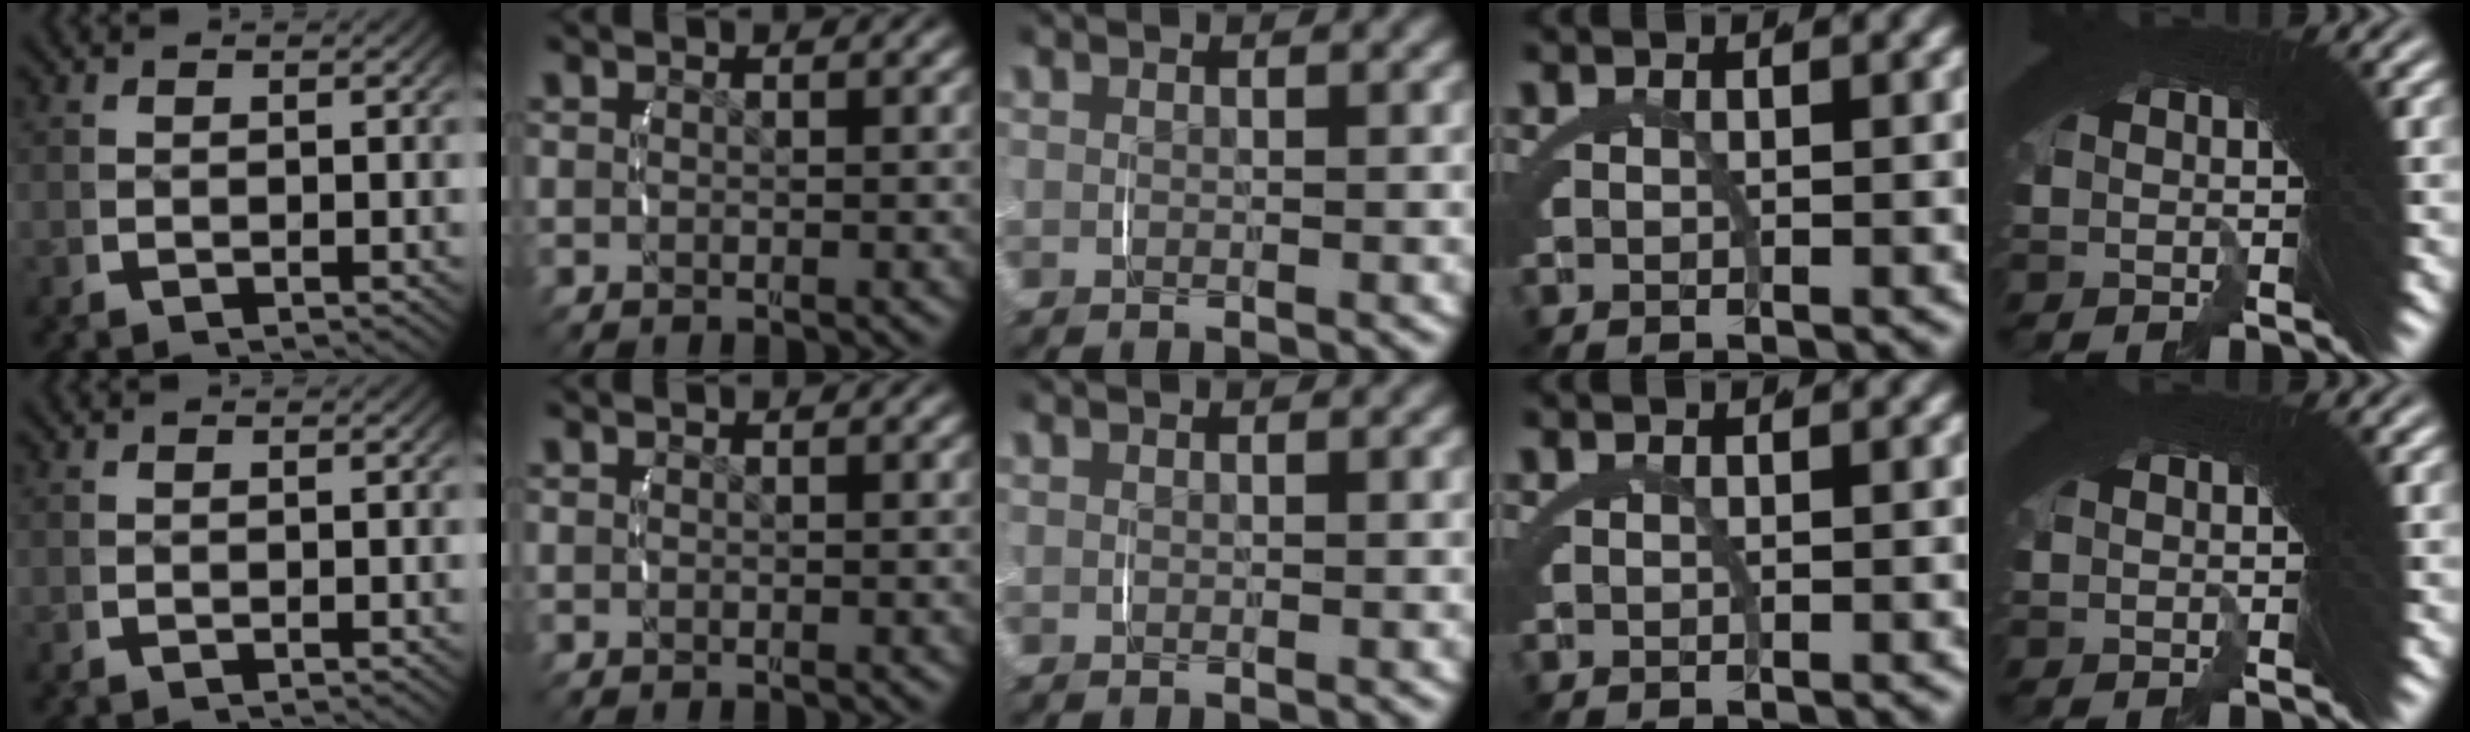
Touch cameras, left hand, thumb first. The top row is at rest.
{}